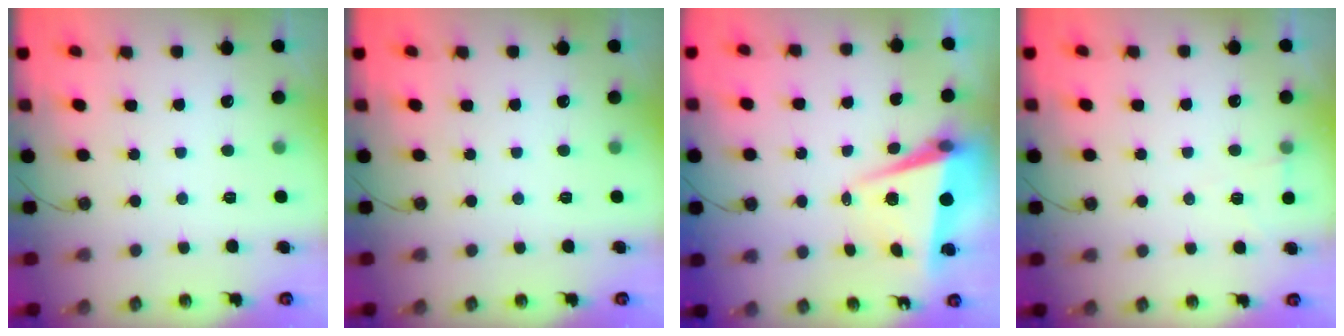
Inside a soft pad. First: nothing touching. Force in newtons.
{"total": 0.0}
{"total": 6.5, "press": 6.4, "slide": 0.8}
{"total": 5.2, "press": 2.9, "slide": 4.3}